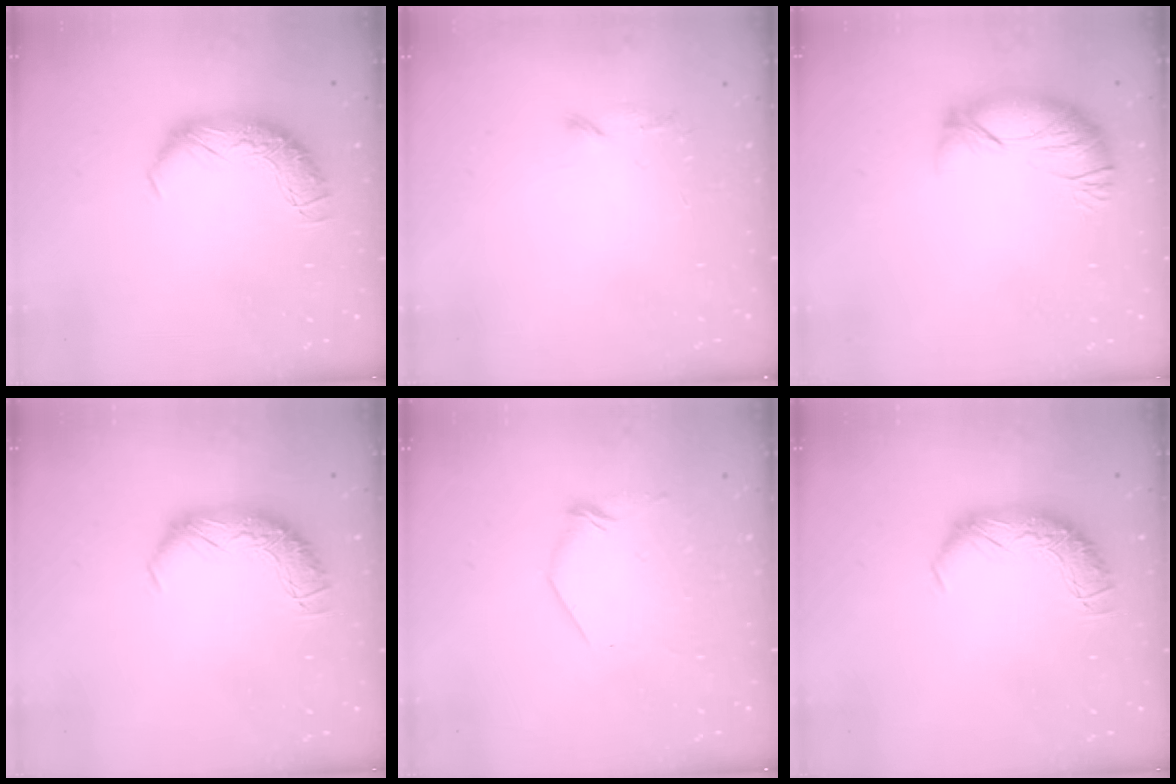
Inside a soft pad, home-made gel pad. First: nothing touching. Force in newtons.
{"total": 7.8, "press": 7.8, "slide": 0.5}
{"total": 3.9, "press": 3.3, "slide": 2.0}
{"total": 0.0}
{"total": 5.9, "press": 5.9, "slide": 0.9}
{"total": 0.0}